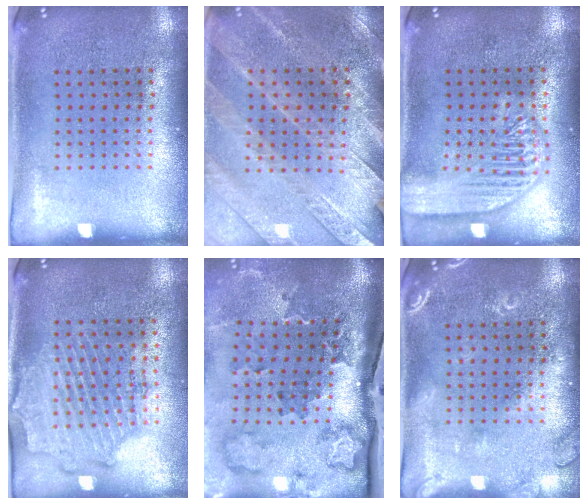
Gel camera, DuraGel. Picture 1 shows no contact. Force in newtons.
{"total": 2.8, "press": 2.7, "slide": 0.6}
{"total": 3.0, "press": 3.0, "slide": 0.3}
{"total": 1.8, "press": 1.7, "slide": 0.8}
{"total": 3.5, "press": 2.3, "slide": 2.6}
{"total": 2.5, "press": 2.4, "slide": 0.5}